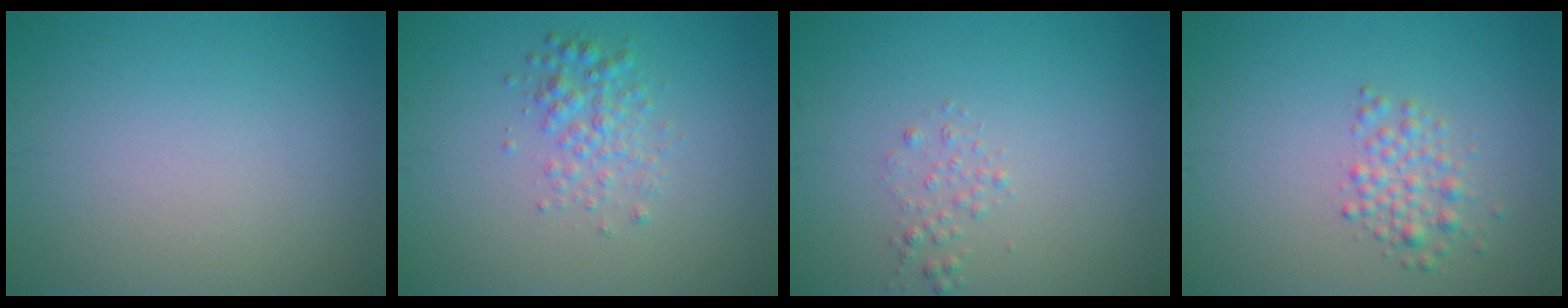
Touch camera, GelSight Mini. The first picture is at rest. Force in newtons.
{"total": 2.3, "press": 2.3, "slide": 0.1}
{"total": 0.9, "press": 0.9, "slide": 0.1}
{"total": 2.1, "press": 2.1, "slide": 0.0}